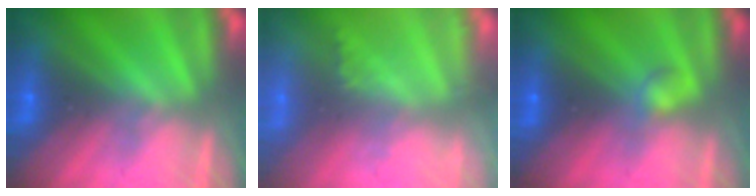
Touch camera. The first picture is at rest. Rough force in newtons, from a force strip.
{"total": 1.8}
{"total": 2.2}